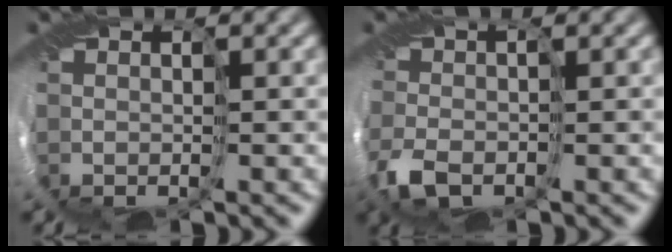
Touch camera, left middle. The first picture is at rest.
{"total": 3.7, "force": [-1.9, 2.2, 2.4], "torque": [-0.061, -0.004, -0.043]}